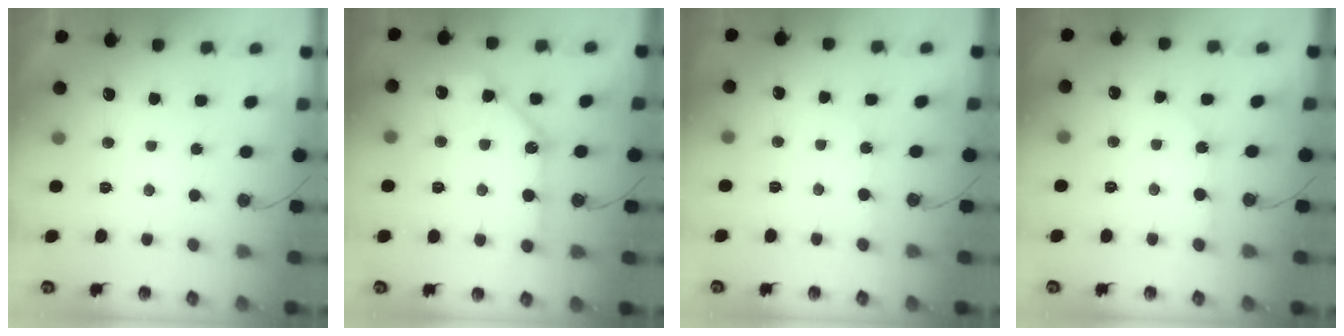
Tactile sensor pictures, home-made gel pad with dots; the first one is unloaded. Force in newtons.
{"total": 11.1, "press": 11.1, "slide": 1.3}
{"total": 1.8, "press": 1.8, "slide": 0.3}
{"total": 2.4, "press": 2.4, "slide": 0.3}